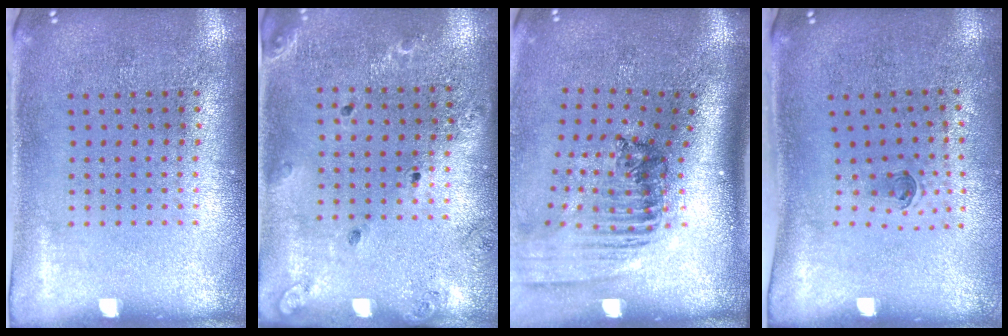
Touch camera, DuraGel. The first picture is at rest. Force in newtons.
{"total": 1.3, "press": 1.3, "slide": 0.2}
{"total": 1.8, "press": 1.4, "slide": 1.2}
{"total": 0.5, "press": 0.3, "slide": 0.4}